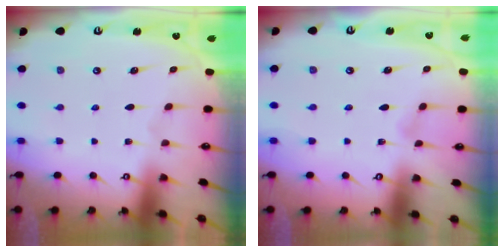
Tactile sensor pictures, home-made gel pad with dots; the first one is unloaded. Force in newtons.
{"total": 1.9, "press": 1.9, "slide": 0.2}